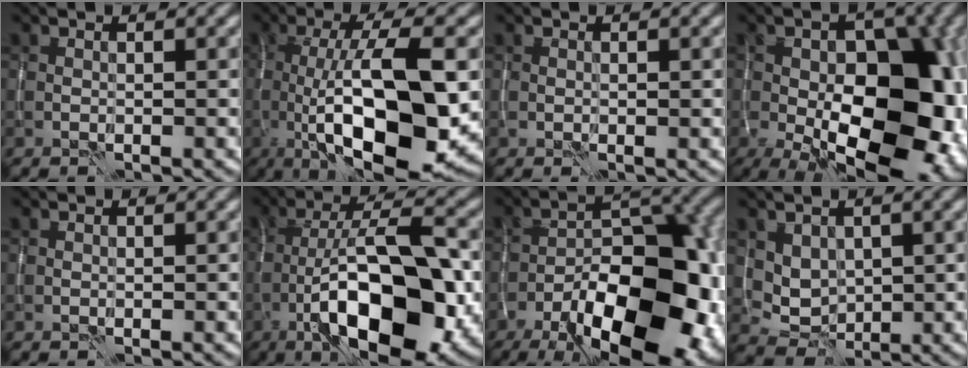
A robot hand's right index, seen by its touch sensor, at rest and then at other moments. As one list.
[{"total": 13.0, "force": [-1.9, 4.0, 12.3], "torque": [-0.191, -0.005, -0.038]}, {"total": 0.0}, {"total": 18.1, "force": [-3.6, 10.1, 14.7], "torque": [-0.191, -0.021, -0.042]}, {"total": 0.0}, {"total": 13.7, "force": [-5.2, 4.8, 11.7], "torque": [-0.182, 0.016, -0.092]}, {"total": 15.7, "force": [-7.2, 7.0, 12.1], "torque": [-0.158, -0.002, -0.119]}, {"total": 3.0, "force": [0.8, 2.4, 1.5], "torque": [-0.032, -0.009, 0.019]}]